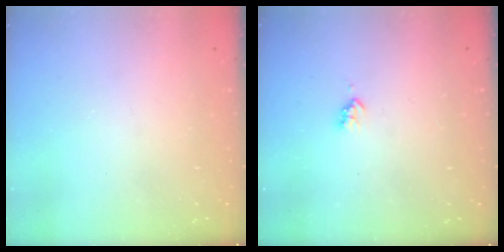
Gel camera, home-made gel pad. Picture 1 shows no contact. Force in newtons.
{"total": 2.2, "press": 2.1, "slide": 0.4}